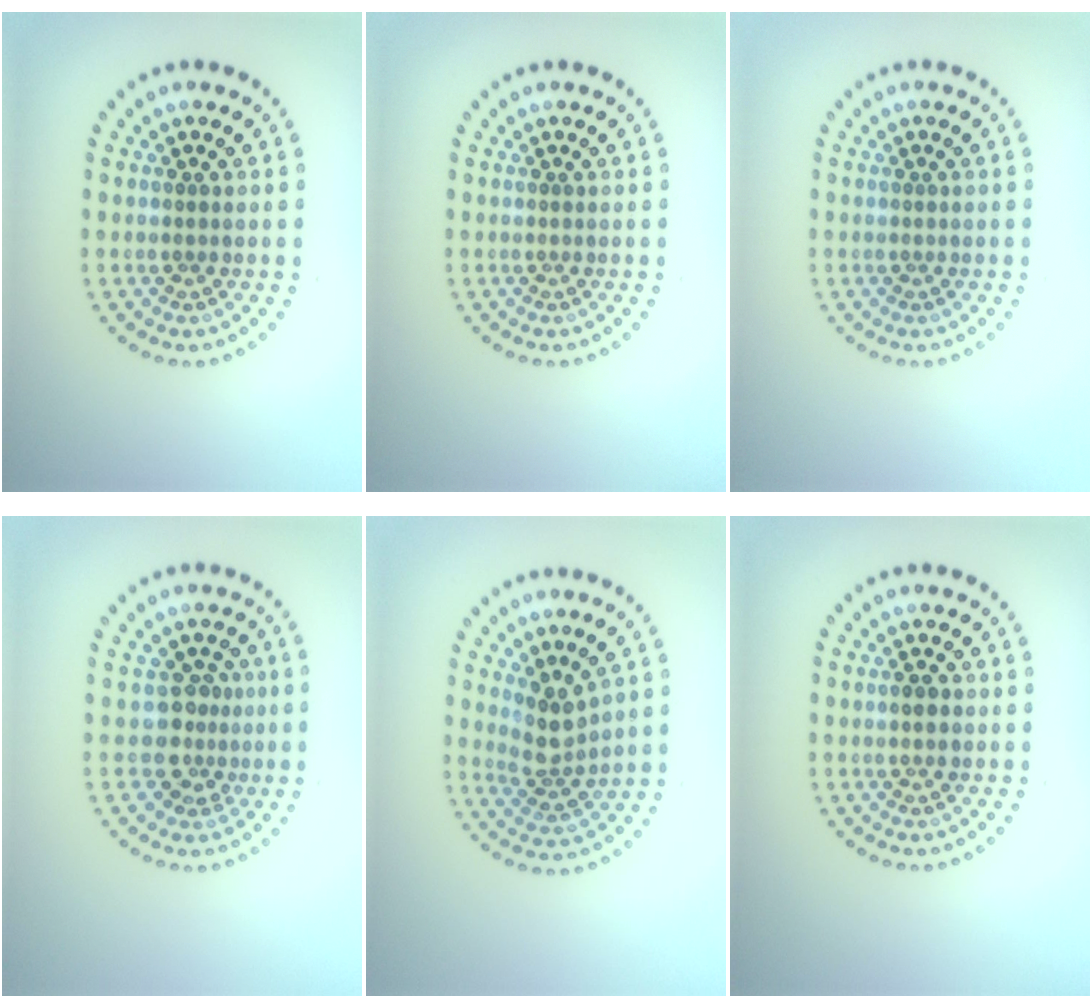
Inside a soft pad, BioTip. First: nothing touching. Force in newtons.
{"total": 0.0}
{"total": 0.0}
{"total": 2.7, "press": 2.0, "slide": 1.8}
{"total": 2.7, "press": 2.1, "slide": 1.7}
{"total": 1.5, "press": 1.5, "slide": 0.1}